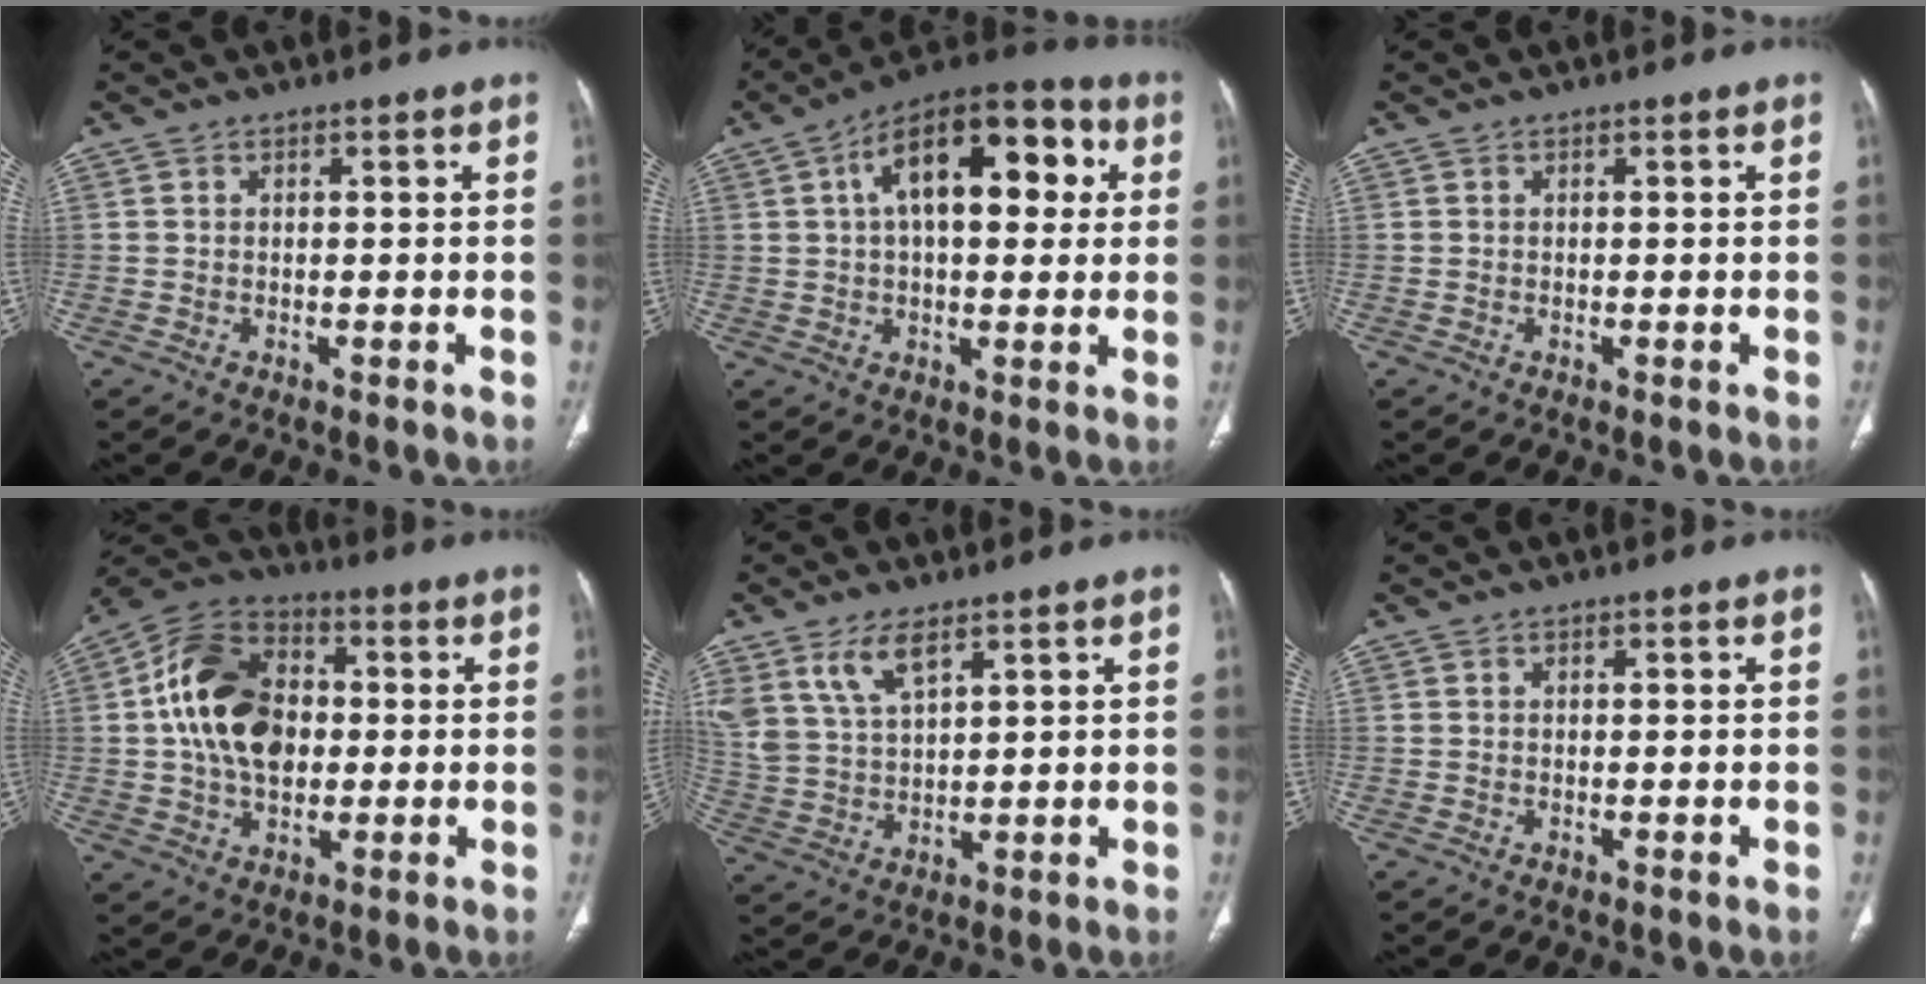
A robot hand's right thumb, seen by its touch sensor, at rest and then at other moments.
{"total": 18.9, "force": [4.9, 9.5, 15.6], "torque": [-0.203, 0.026, 0.063]}
{"total": 0.0}
{"total": 17.3, "force": [1.1, 11.9, 12.5], "torque": [-0.201, 0.020, 0.013]}
{"total": 8.3, "force": [5.2, 3.4, 5.5], "torque": [-0.111, -0.017, 0.115]}
{"total": 0.0}